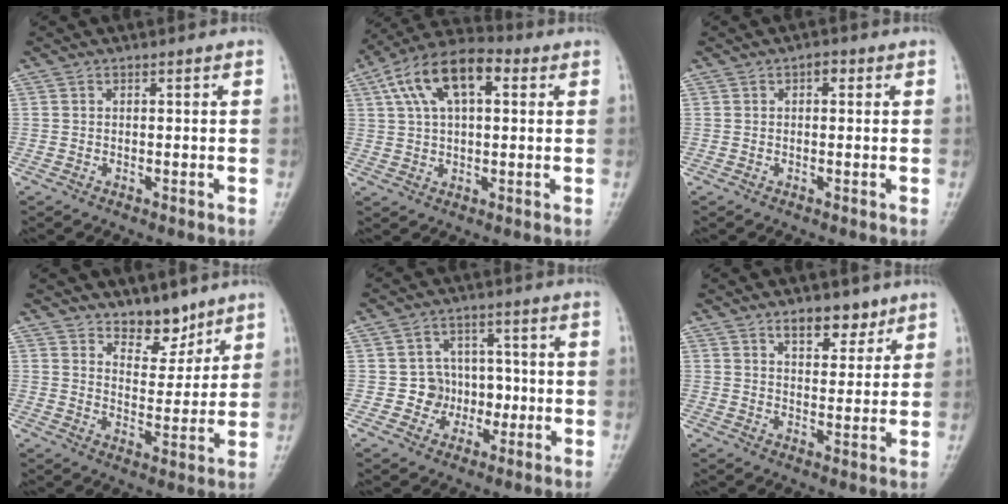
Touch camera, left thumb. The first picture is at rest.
{"total": 13.8, "force": [4.5, 7.1, 10.9], "torque": [-0.188, 0.027, 0.071]}
{"total": 1.5, "force": [0.4, 0.9, 1.1], "torque": [-0.005, 0.004, 0.000]}
{"total": 7.4, "force": [5.7, 3.7, 2.9], "torque": [-0.011, -0.045, 0.095]}
{"total": 6.5, "force": [-1.2, 6.1, 1.7], "torque": [0.024, 0.022, -0.023]}
{"total": 6.6, "force": [4.4, 3.4, 3.5], "torque": [-0.021, -0.027, 0.069]}